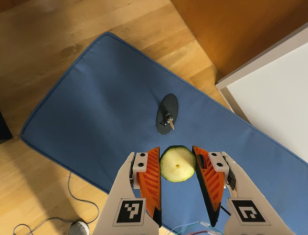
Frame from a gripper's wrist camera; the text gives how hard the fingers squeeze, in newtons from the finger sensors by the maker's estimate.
{"total": 11.0, "left": 11.8, "right": 10.2}